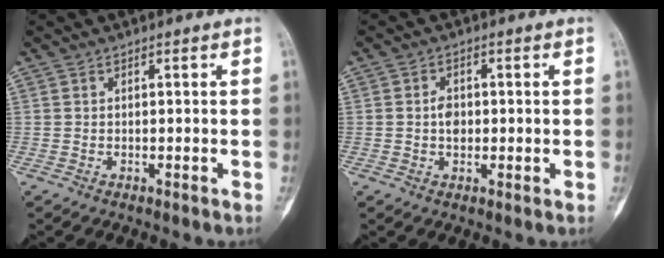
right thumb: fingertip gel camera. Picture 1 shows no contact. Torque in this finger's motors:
{"motor_torque": [0.09, 0.38, 0.14, -0.01, 0.00]}